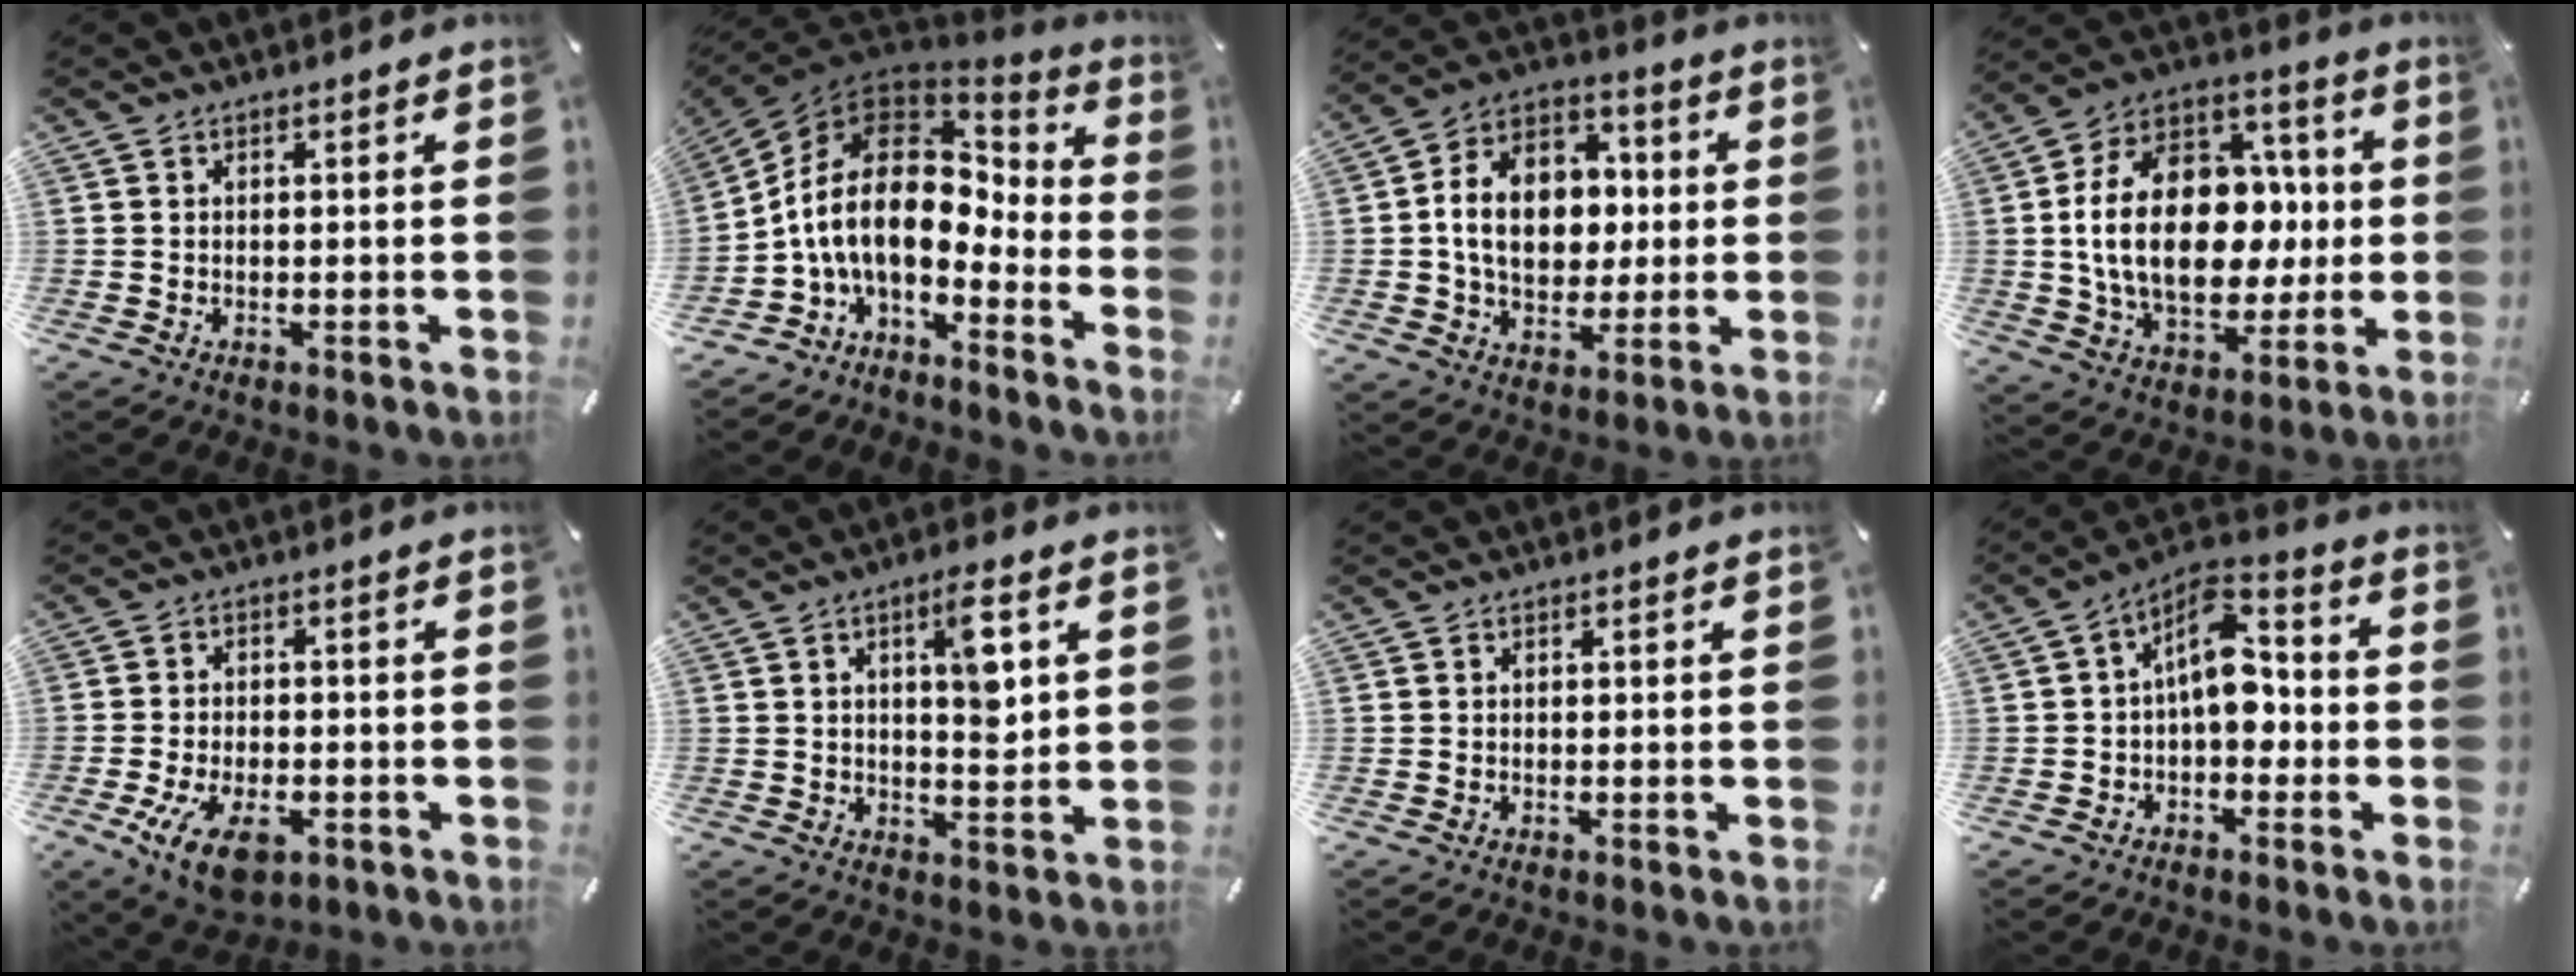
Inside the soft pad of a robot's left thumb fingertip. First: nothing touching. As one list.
[{"total": 16.5, "force": [-1.2, 10.5, 12.6], "torque": [-0.267, -0.002, -0.022]}, {"total": 14.6, "force": [-0.3, 11.4, 9.1], "torque": [-0.184, 0.013, -0.004]}, {"total": 23.1, "force": [-0.4, 16.0, 16.7], "torque": [-0.329, 0.009, 0.000]}, {"total": 9.8, "force": [-4.2, 5.4, 7.0], "torque": [-0.141, 0.004, -0.076]}, {"total": 8.1, "force": [2.6, 2.6, 7.2], "torque": [-0.103, -0.010, 0.034]}, {"total": 0.0}, {"total": 10.6, "force": [0.2, 6.5, 8.3], "torque": [-0.137, -0.009, 0.004]}]